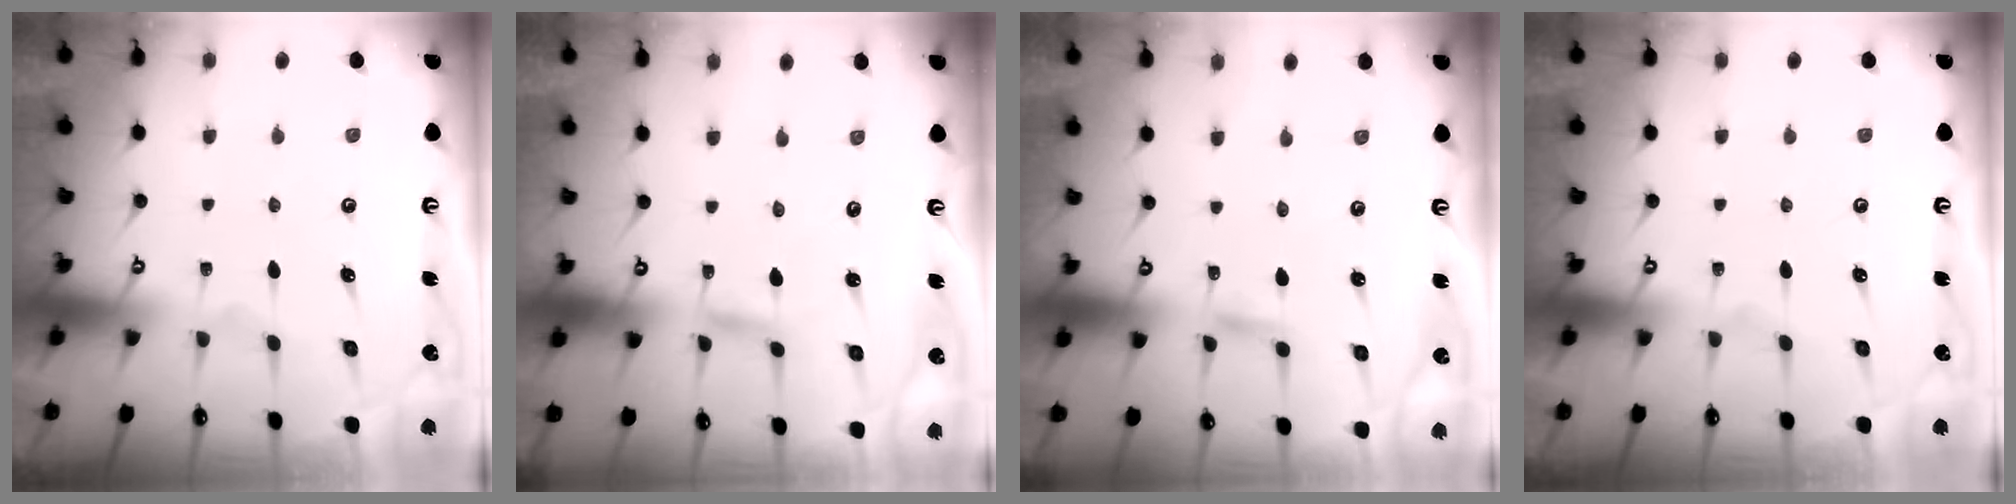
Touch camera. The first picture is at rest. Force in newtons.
{"total": 2.5, "press": 2.5, "slide": 0.2}
{"total": 1.8, "press": 1.8, "slide": 0.1}
{"total": 0.0}